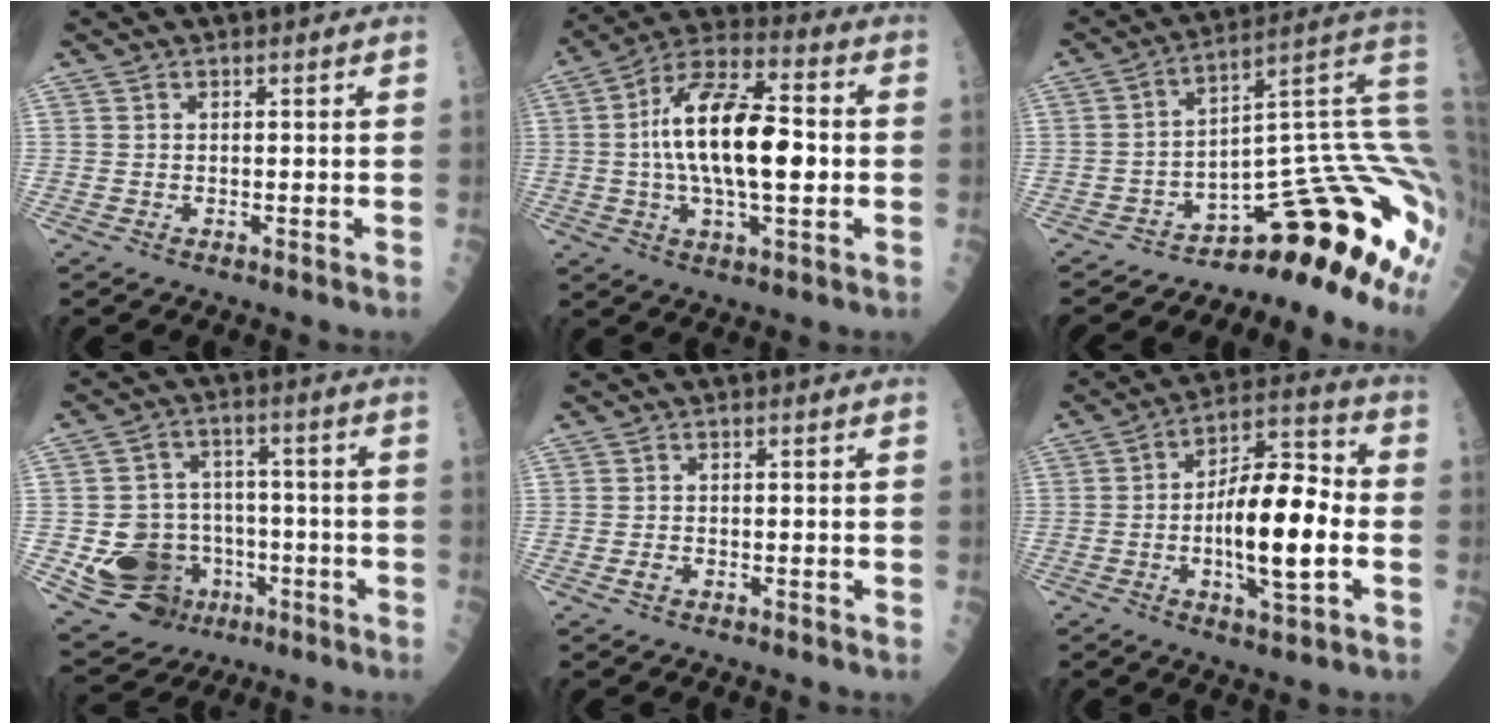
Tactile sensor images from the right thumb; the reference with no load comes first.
{"total": 18.9, "force": [0.2, 7.7, 17.2], "torque": [-0.301, 0.023, -0.004]}
{"total": 14.5, "force": [-7.2, 3.6, 12.1], "torque": [-0.074, 0.126, -0.099]}
{"total": 14.5, "force": [-4.6, 12.1, 6.5], "torque": [-0.073, 0.032, -0.061]}
{"total": 1.2, "force": [-0.6, 0.8, 0.7], "torque": [-0.013, 0.002, -0.013]}
{"total": 16.5, "force": [-2.5, 5.8, 15.2], "torque": [-0.239, 0.031, -0.042]}